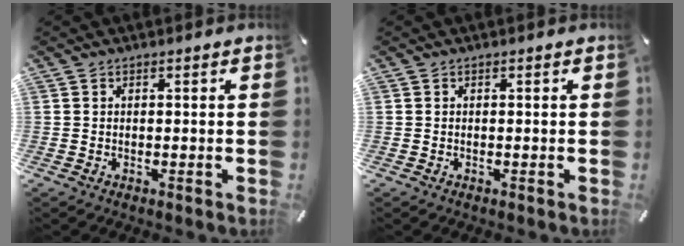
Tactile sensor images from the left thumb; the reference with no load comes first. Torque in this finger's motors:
{"motor_torque": [-0.17, 0.07, -0.08, 0.00, -0.01]}